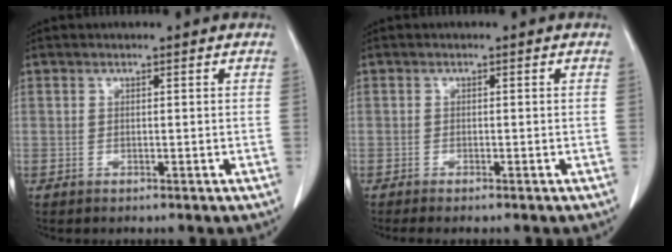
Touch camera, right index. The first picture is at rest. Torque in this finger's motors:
{"motor_torque": [0.04, -0.04, 0.00, 0.02]}